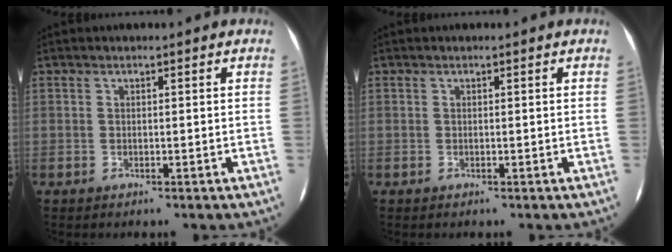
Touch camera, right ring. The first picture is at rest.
{"total": 0.0}